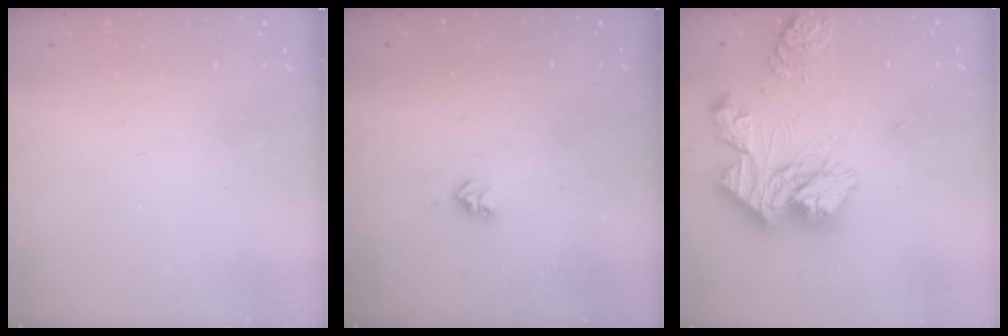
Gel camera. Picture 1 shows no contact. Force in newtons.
{"total": 2.8, "press": 2.8, "slide": 0.2}
{"total": 19.9, "press": 19.8, "slide": 1.7}